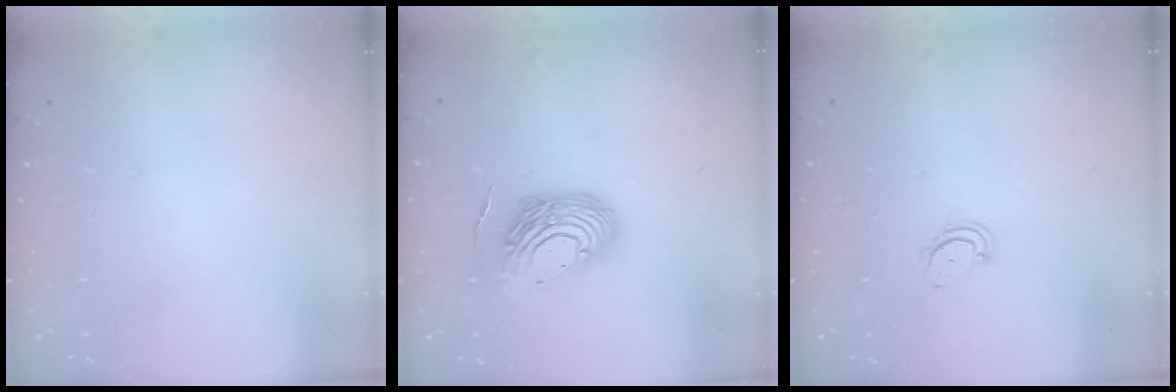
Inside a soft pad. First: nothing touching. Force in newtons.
{"total": 13.3, "press": 13.1, "slide": 2.3}
{"total": 2.3, "press": 2.3, "slide": 0.2}